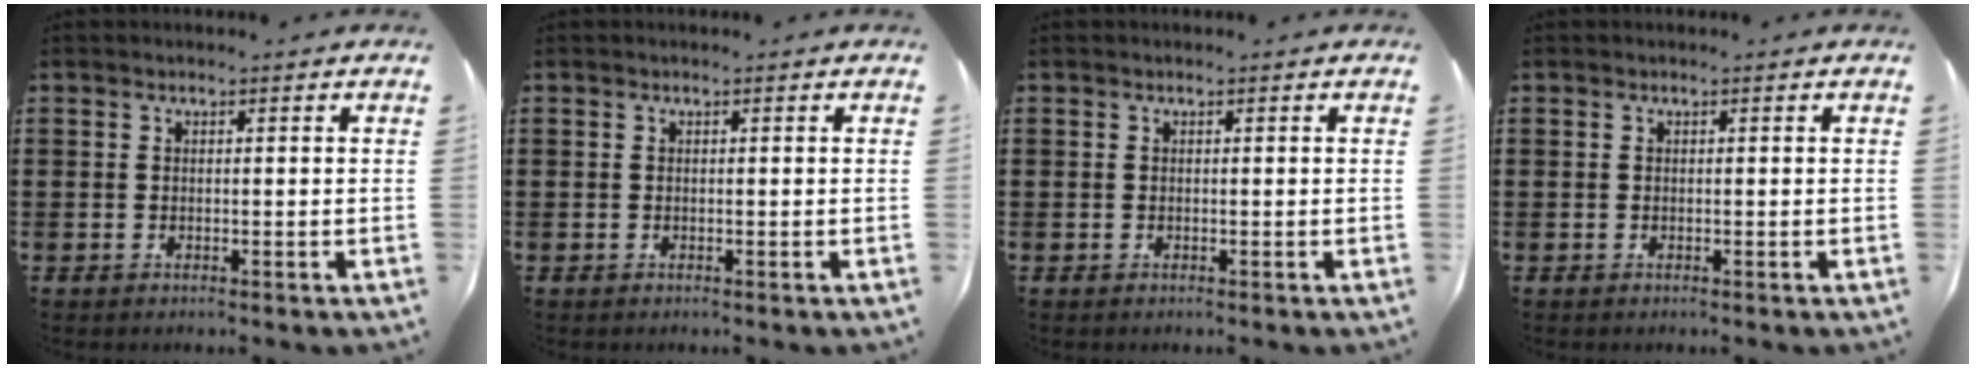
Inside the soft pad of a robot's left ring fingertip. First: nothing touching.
{"total": 0.0}
{"total": 0.0}
{"total": 0.0}